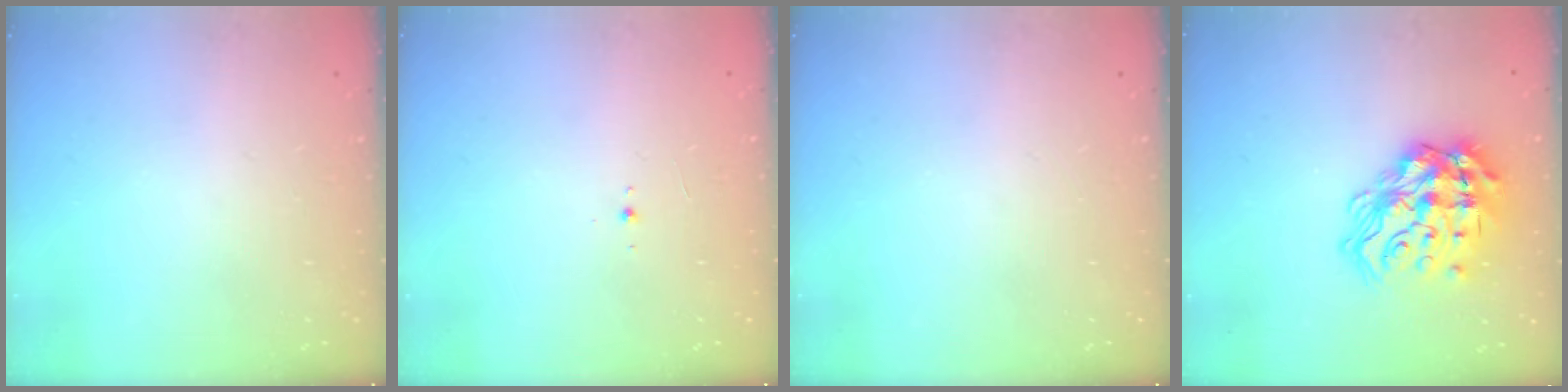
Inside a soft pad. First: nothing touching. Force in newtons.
{"total": 2.7, "press": 2.5, "slide": 0.8}
{"total": 0.0}
{"total": 19.6, "press": 19.5, "slide": 2.0}